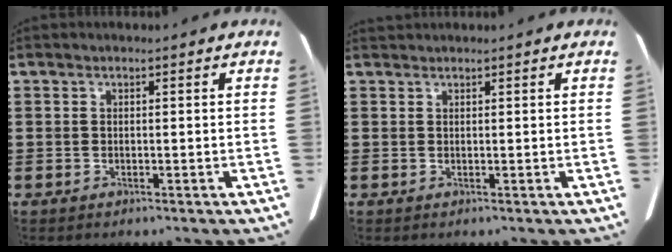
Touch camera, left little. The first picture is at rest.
{"total": 0.7, "force": [0.7, 0.1, 0.0], "torque": [0.000, 0.000, 0.014]}